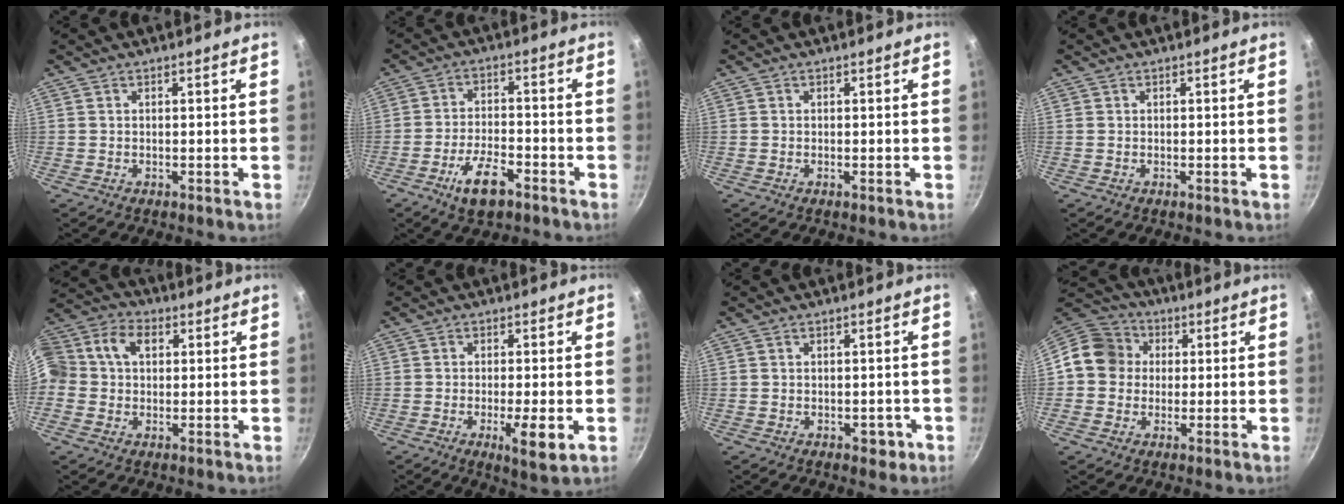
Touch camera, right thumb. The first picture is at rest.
{"total": 8.6, "force": [-4.8, 3.6, 6.2], "torque": [-0.110, 0.025, -0.086]}
{"total": 0.0}
{"total": 0.0}
{"total": 13.3, "force": [1.9, 10.7, 7.6], "torque": [-0.150, 0.037, 0.014]}
{"total": 6.7, "force": [-1.9, 1.4, 6.3], "torque": [-0.104, -0.001, -0.027]}
{"total": 3.0, "force": [-1.1, 2.0, 1.9], "torque": [-0.007, 0.009, -0.008]}
{"total": 10.3, "force": [0.8, 9.4, 4.0], "torque": [-0.038, 0.024, -0.008]}